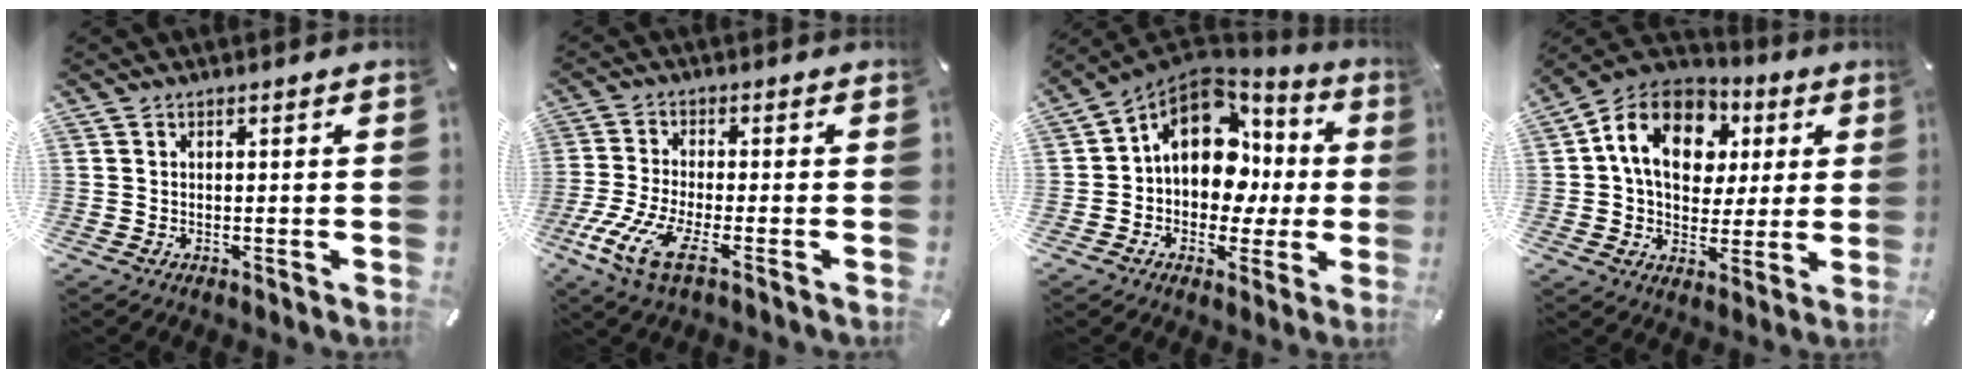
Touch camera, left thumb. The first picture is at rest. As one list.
[{"total": 10.4, "force": [-4.6, 3.2, 8.8], "torque": [-0.203, -0.014, -0.090]}, {"total": 15.5, "force": [2.4, 11.8, 9.8], "torque": [-0.177, -0.016, 0.043]}, {"total": 16.2, "force": [4.3, 12.5, 9.4], "torque": [-0.167, -0.006, 0.079]}]